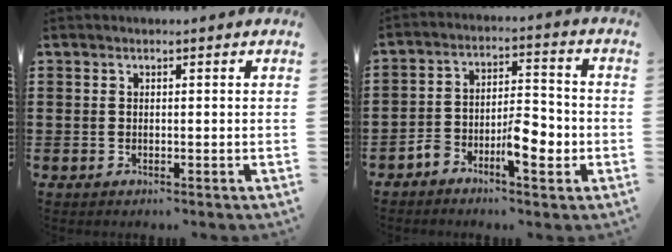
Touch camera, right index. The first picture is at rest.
{"total": 7.1, "force": [-3.7, 2.9, 5.3], "torque": [-0.092, 0.011, -0.067]}